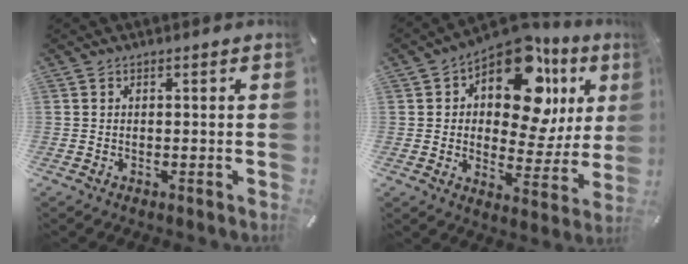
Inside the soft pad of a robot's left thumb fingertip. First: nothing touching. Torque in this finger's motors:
{"motor_torque": [2.56, 2.40, 2.00, -0.72, 0.20]}